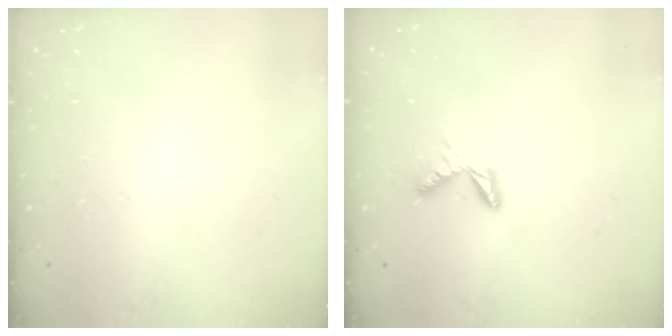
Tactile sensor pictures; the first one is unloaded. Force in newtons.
{"total": 6.5, "press": 6.5, "slide": 0.4}